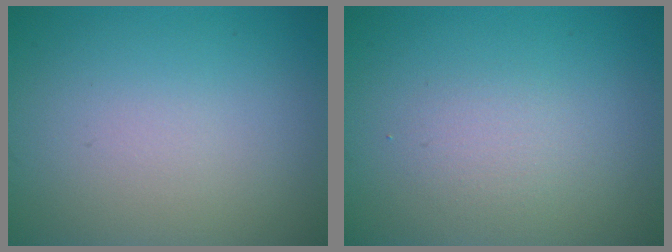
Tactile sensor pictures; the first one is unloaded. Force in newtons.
{"total": 1.4, "press": 1.3, "slide": 0.1}